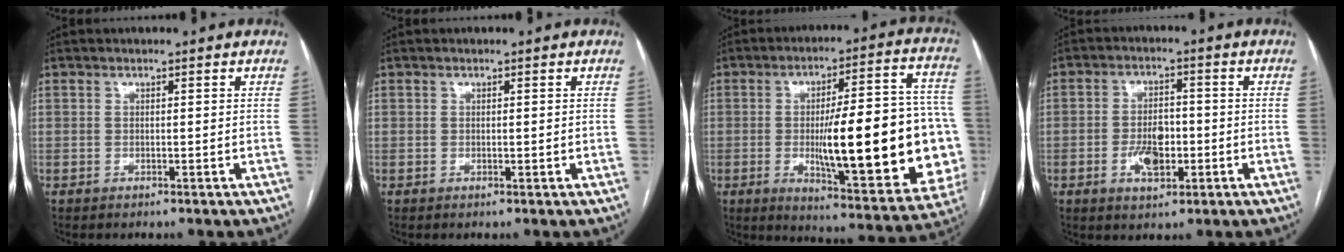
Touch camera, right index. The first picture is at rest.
{"total": 0.5, "force": [0.0, 0.2, 0.5], "torque": [-0.012, -0.002, 0.003]}
{"total": 27.0, "force": [-3.4, 5.3, 26.2], "torque": [-0.296, 0.014, -0.036]}
{"total": 5.9, "force": [-1.6, 2.9, 4.9], "torque": [-0.093, 0.002, -0.023]}